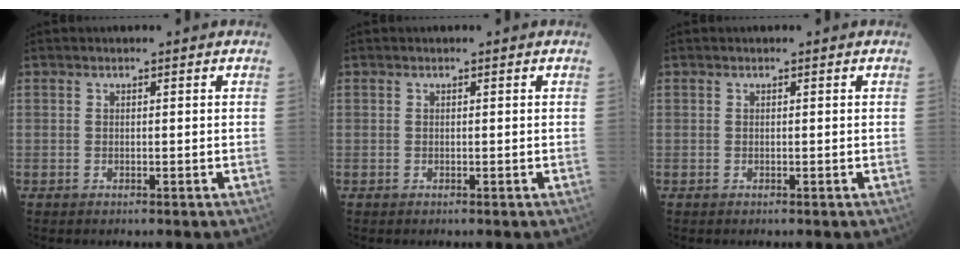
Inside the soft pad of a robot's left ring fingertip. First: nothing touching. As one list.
[{"total": 0.0}, {"total": 0.0}]